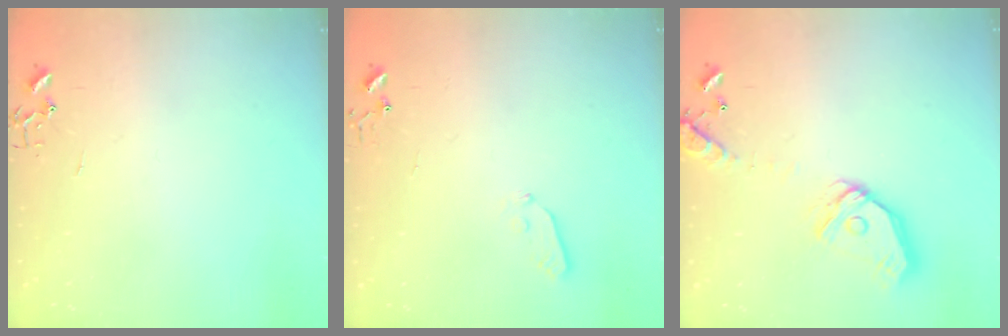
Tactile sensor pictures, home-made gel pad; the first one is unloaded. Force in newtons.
{"total": 3.5, "press": 3.5, "slide": 0.4}
{"total": 15.9, "press": 15.7, "slide": 2.2}